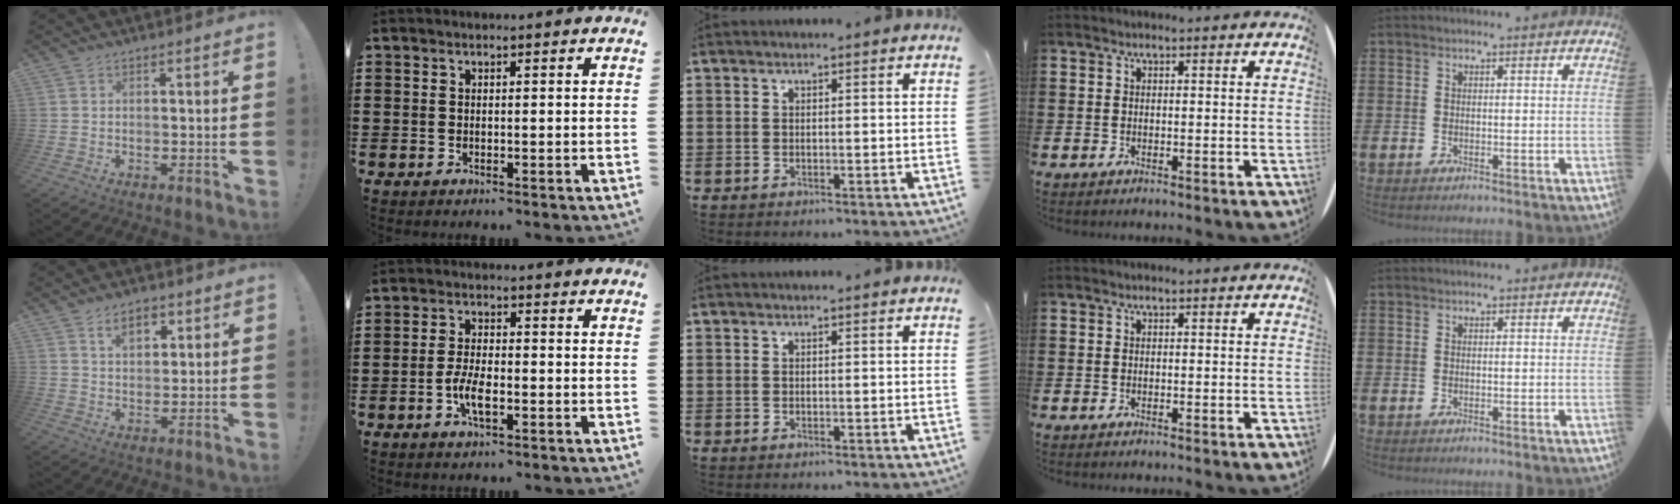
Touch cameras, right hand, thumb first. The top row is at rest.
{"thumb": {"total": 6.5, "force": [3.5, 3.9, 3.8], "torque": [-0.061, -0.004, 0.062]}, "index": {"total": 4.6, "force": [-1.6, 1.8, 3.9], "torque": [-0.086, 0.000, -0.033]}}